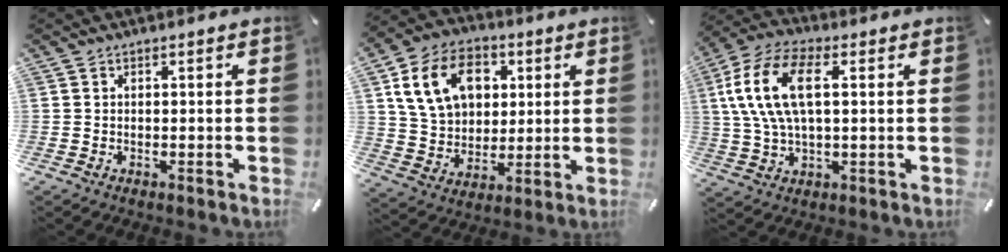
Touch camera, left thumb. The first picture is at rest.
{"total": 15.2, "force": [4.7, 11.9, 8.2], "torque": [-0.164, 0.009, 0.092]}
{"total": 14.2, "force": [3.5, 6.7, 12.1], "torque": [-0.274, -0.003, 0.056]}